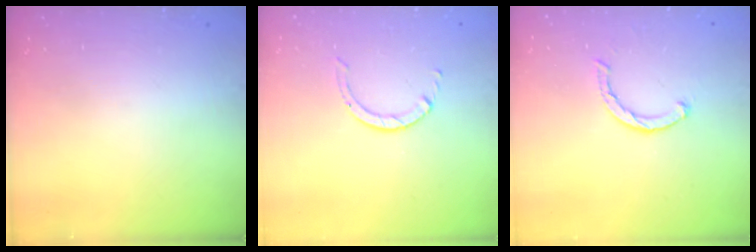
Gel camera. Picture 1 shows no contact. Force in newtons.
{"total": 1.7, "press": 1.7, "slide": 0.1}
{"total": 2.1, "press": 2.1, "slide": 0.1}